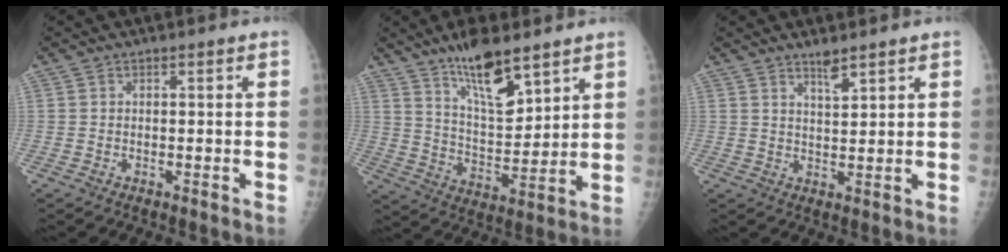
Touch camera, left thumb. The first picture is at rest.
{"total": 12.6, "force": [8.8, 4.0, 8.1], "torque": [-0.120, -0.061, 0.165]}
{"total": 3.2, "force": [2.5, 0.6, 1.9], "torque": [-0.028, -0.021, 0.046]}